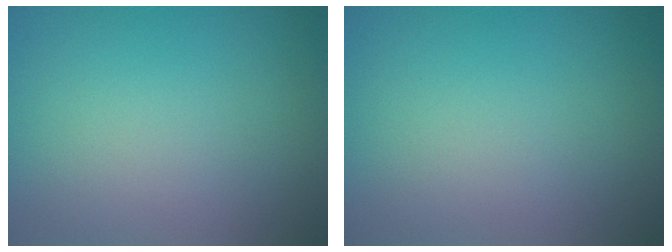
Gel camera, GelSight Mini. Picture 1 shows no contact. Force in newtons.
{"total": 0.0}